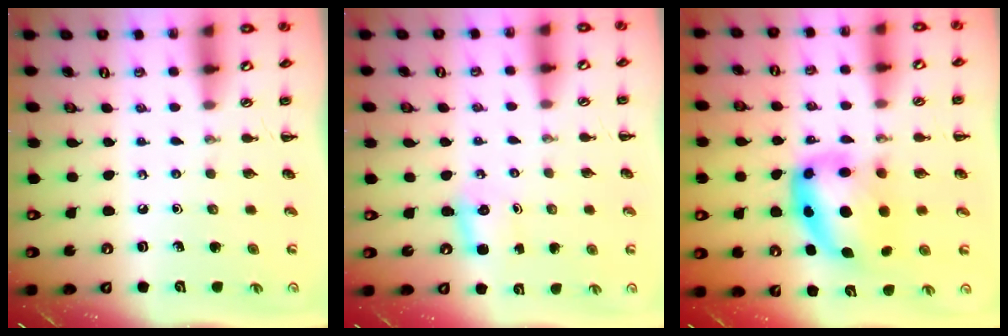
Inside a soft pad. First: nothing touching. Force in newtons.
{"total": 2.8, "press": 2.7, "slide": 0.9}
{"total": 11.3, "press": 11.0, "slide": 2.8}